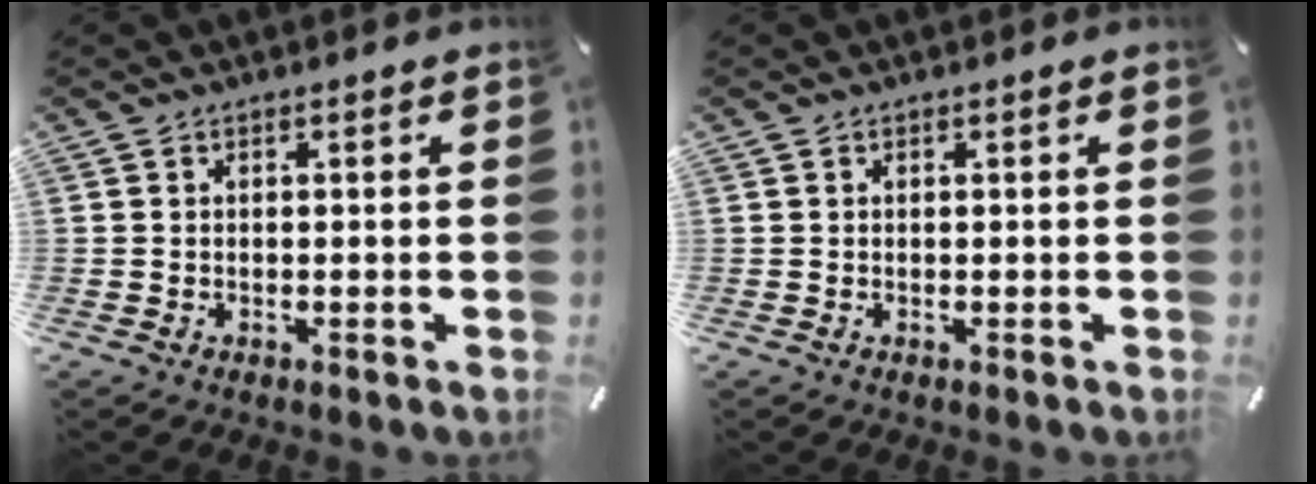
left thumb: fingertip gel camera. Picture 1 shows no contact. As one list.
[{"total": 0.0}]